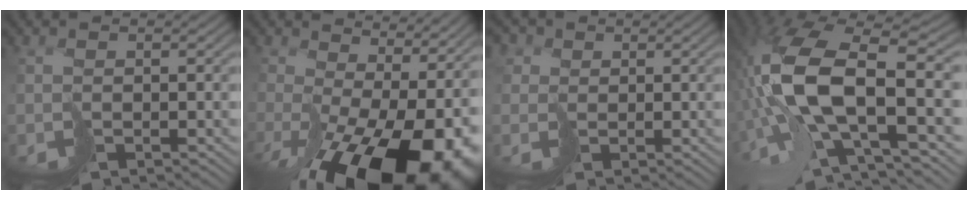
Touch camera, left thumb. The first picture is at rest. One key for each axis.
{"total": 17.1, "fx": -3.5, "fy": 8.6, "fz": 14.4, "tx": -0.227, "ty": -0.049, "tz": -0.018}
{"total": 3.0, "fx": 1.2, "fy": 2.7, "fz": 0.4, "tx": -0.034, "ty": 0.003, "tz": 0.012}
{"total": 15.5, "fx": -0.5, "fy": 5.7, "fz": 14.4, "tx": -0.312, "ty": 0.006, "tz": -0.004}